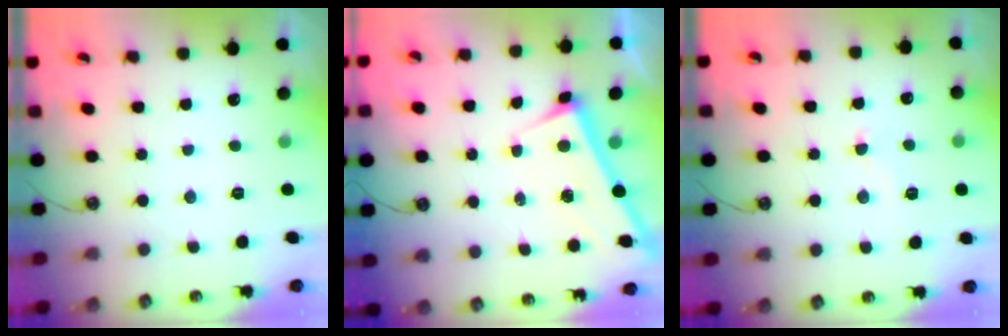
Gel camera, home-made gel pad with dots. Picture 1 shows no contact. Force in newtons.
{"total": 3.1, "press": 3.1, "slide": 0.2}
{"total": 2.7, "press": 2.5, "slide": 1.1}